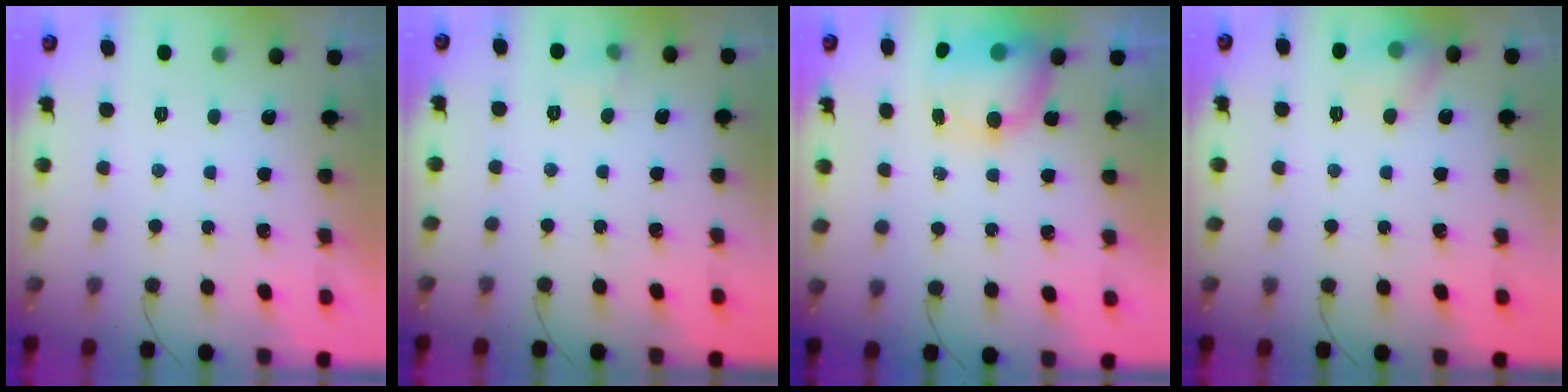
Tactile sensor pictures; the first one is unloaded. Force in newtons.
{"total": 3.7, "press": 3.5, "slide": 1.0}
{"total": 7.6, "press": 7.4, "slide": 1.8}
{"total": 9.2, "press": 9.1, "slide": 1.4}